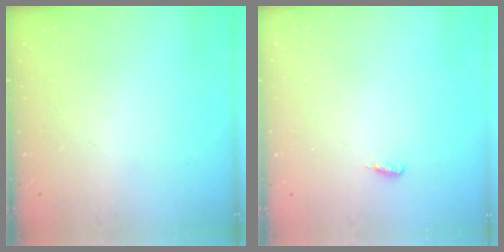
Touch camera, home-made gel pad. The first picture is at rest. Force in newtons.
{"total": 3.7, "press": 3.3, "slide": 1.7}